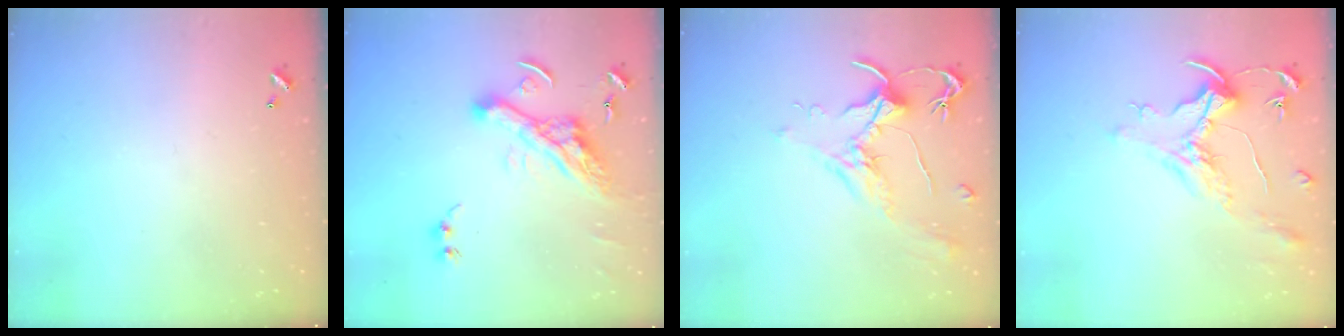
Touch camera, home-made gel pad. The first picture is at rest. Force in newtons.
{"total": 9.9, "press": 9.7, "slide": 1.9}
{"total": 1.9, "press": 1.7, "slide": 0.8}
{"total": 1.5, "press": 1.3, "slide": 0.7}